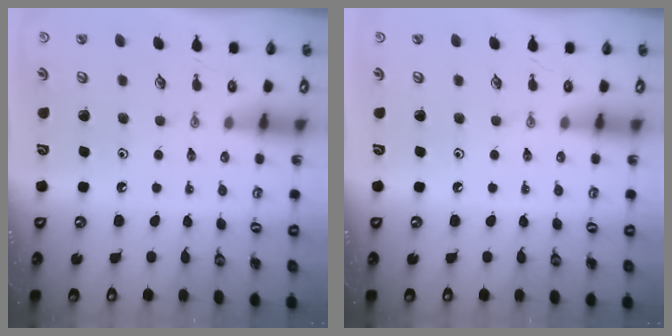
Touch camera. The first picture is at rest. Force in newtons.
{"total": 0.0}